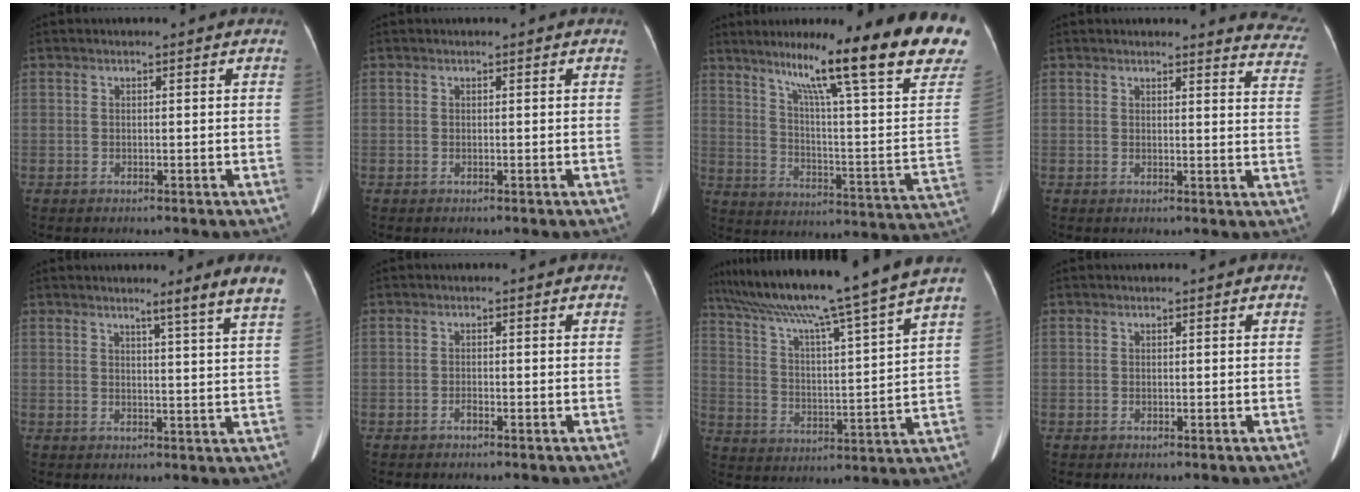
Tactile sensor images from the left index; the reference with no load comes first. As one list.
[{"total": 0.0}, {"total": 26.3, "force": [17.8, 0.4, 19.4], "torque": [-0.245, -0.039, 0.243]}, {"total": 8.7, "force": [8.6, 1.0, 0.6], "torque": [0.031, -0.071, 0.053]}, {"total": 6.3, "force": [4.9, -1.6, 3.7], "torque": [-0.049, -0.017, 0.051]}, {"total": 0.6, "force": [-0.5, 0.2, 0.3], "torque": [-0.006, 0.000, -0.009]}, {"total": 21.1, "force": [17.7, -2.5, 11.2], "torque": [-0.193, -0.016, 0.268]}, {"total": 0.0}]